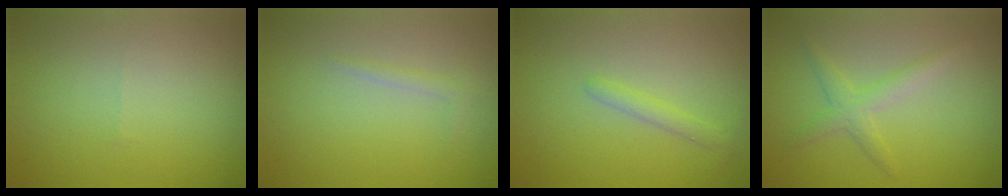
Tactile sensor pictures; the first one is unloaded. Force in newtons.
{"total": 1.0, "press": 1.0, "slide": 0.1}
{"total": 1.4, "press": 1.4, "slide": 0.0}
{"total": 2.1, "press": 2.1, "slide": 0.1}